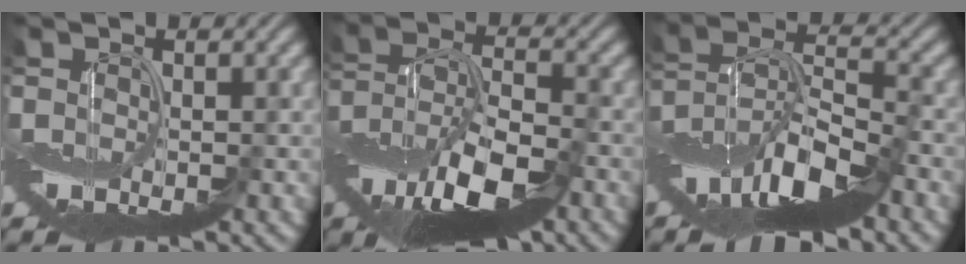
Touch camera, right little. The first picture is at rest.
{"total": 10.1, "force": [-5.1, 4.3, 7.6], "torque": [-0.139, -0.003, -0.095]}
{"total": 10.2, "force": [-5.8, 3.3, 7.7], "torque": [-0.135, 0.009, -0.117]}